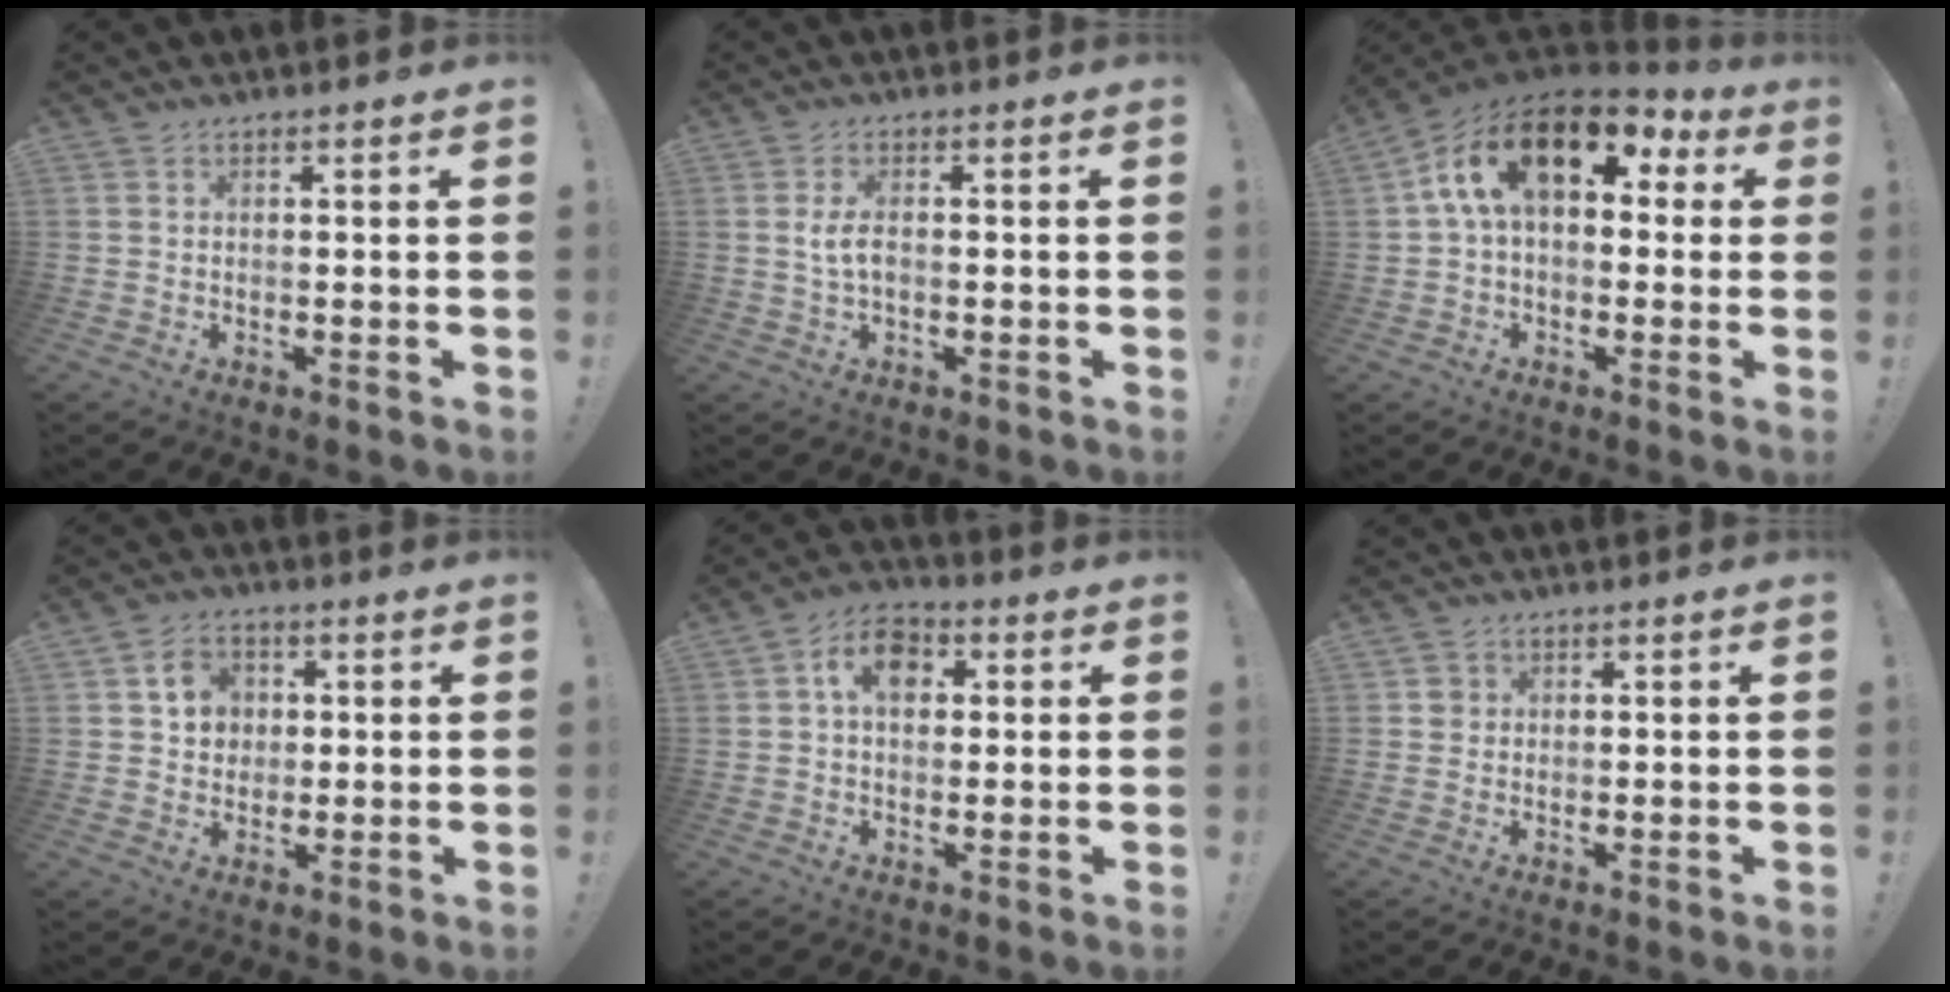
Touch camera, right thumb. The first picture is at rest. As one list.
[{"total": 4.4, "force": [-0.2, 2.2, 3.8], "torque": [-0.075, 0.007, -0.005]}, {"total": 18.5, "force": [6.7, 9.5, 14.4], "torque": [-0.248, -0.017, 0.116]}, {"total": 7.8, "force": [2.3, 6.7, 3.3], "torque": [-0.049, 0.001, 0.046]}, {"total": 9.4, "force": [2.5, 6.4, 6.4], "torque": [-0.095, 0.008, 0.046]}, {"total": 2.1, "force": [0.4, 2.0, 0.4], "torque": [-0.007, 0.005, 0.009]}]